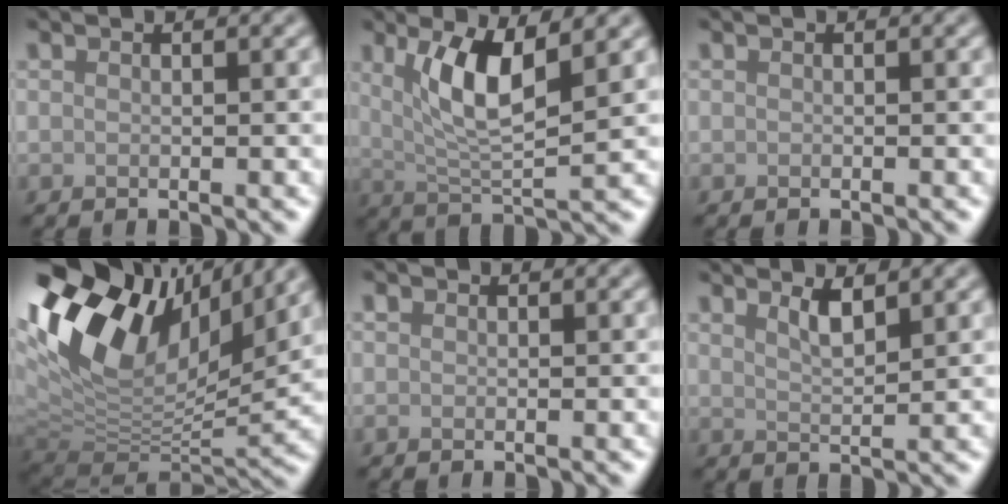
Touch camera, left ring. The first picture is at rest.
{"total": 5.4, "force": [1.2, 1.5, 5.1], "torque": [-0.100, -0.012, 0.025]}
{"total": 0.0}
{"total": 15.6, "force": [5.3, 9.5, 11.1], "torque": [-0.242, 0.022, 0.091]}
{"total": 0.7, "force": [-0.5, 0.4, 0.3], "torque": [-0.008, -0.001, -0.013]}
{"total": 1.7, "force": [0.6, 0.5, 1.5], "torque": [-0.028, -0.008, 0.009]}